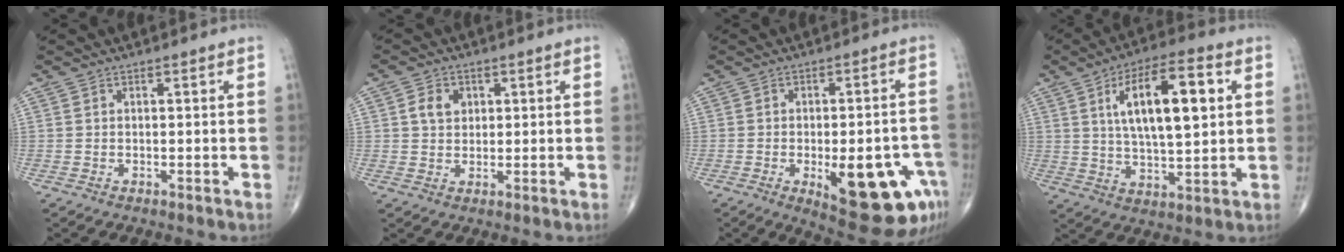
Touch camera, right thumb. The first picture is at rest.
{"total": 4.1, "force": [1.2, 3.3, 2.2], "torque": [-0.024, -0.001, 0.020]}
{"total": 17.4, "force": [-6.5, 6.6, 14.7], "torque": [-0.138, 0.021, -0.067]}
{"total": 16.4, "force": [4.4, 6.0, 14.6], "torque": [-0.230, -0.002, 0.071]}